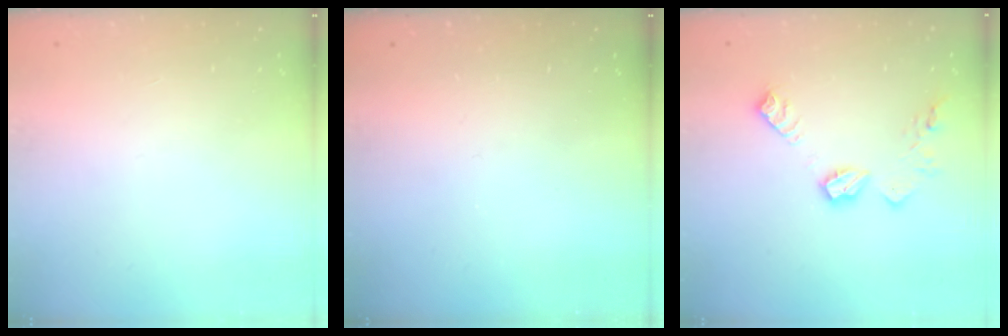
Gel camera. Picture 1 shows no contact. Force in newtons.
{"total": 0.0}
{"total": 10.7, "press": 10.7, "slide": 0.6}